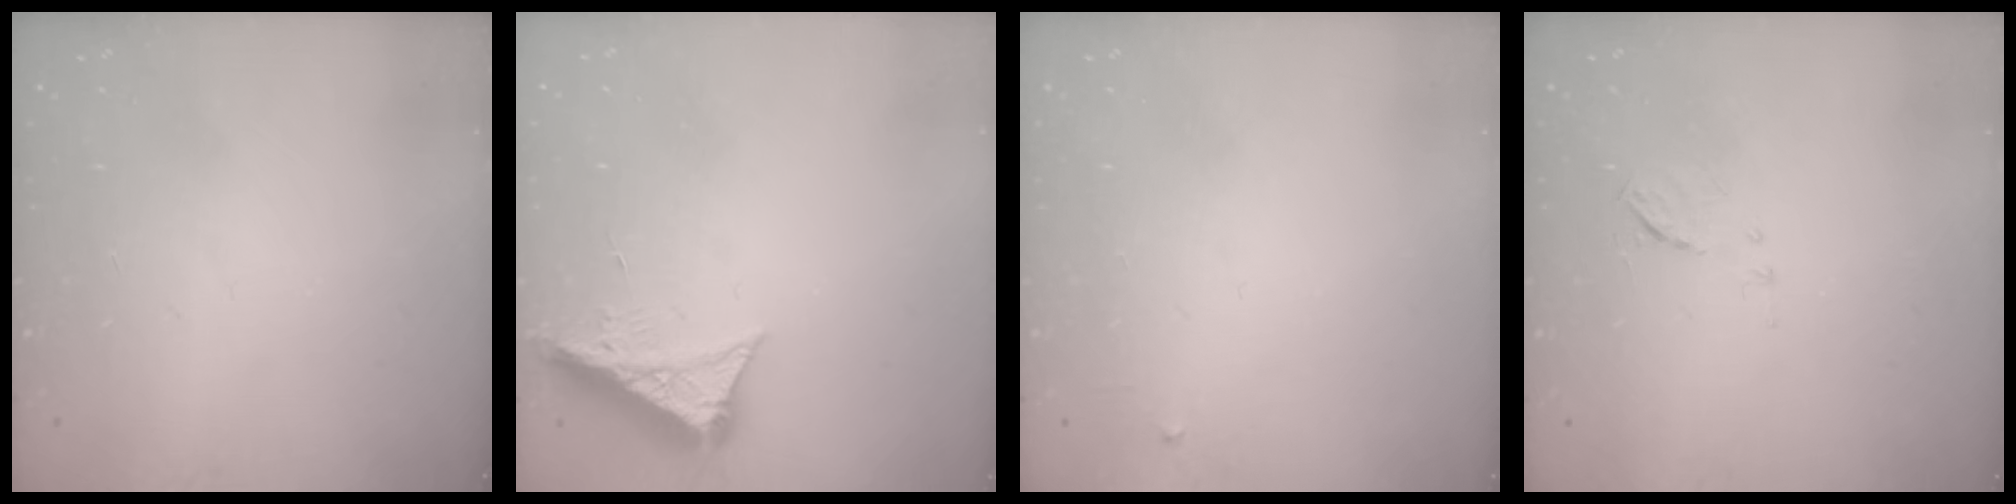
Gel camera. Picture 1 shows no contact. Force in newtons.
{"total": 7.7, "press": 7.6, "slide": 1.0}
{"total": 2.4, "press": 2.3, "slide": 0.4}
{"total": 5.3, "press": 5.3, "slide": 0.6}